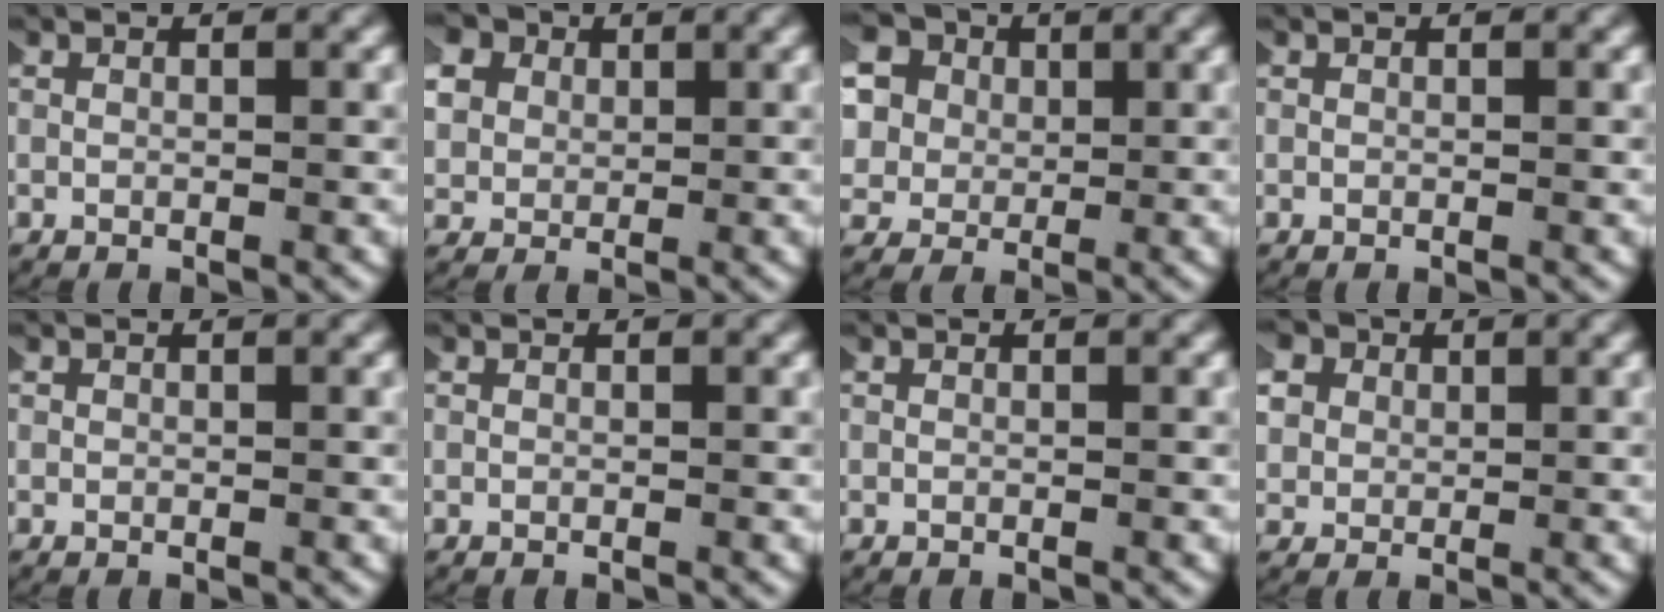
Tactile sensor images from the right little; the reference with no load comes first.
{"total": 6.2, "force": [2.5, 5.0, 2.7], "torque": [-0.084, 0.000, 0.038]}
{"total": 10.6, "force": [2.6, 9.2, 4.5], "torque": [-0.135, -0.009, 0.032]}
{"total": 0.0}
{"total": 0.0}
{"total": 0.0}
{"total": 0.0}
{"total": 5.5, "force": [2.0, 4.6, 2.3], "torque": [-0.075, 0.000, 0.027]}